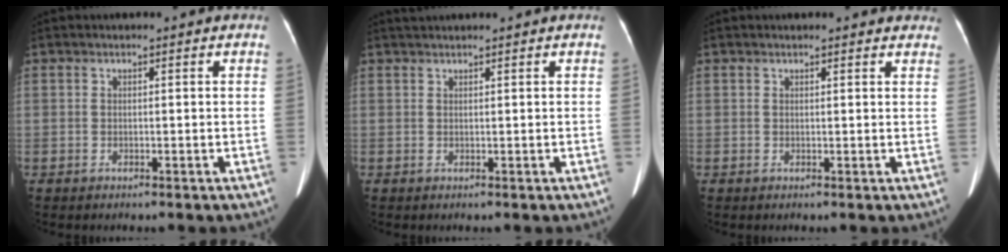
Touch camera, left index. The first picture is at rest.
{"total": 1.7, "force": [1.5, -0.3, 0.7], "torque": [-0.010, 0.021, 0.033]}
{"total": 4.7, "force": [4.1, 1.4, 1.7], "torque": [-0.008, 0.014, 0.034]}